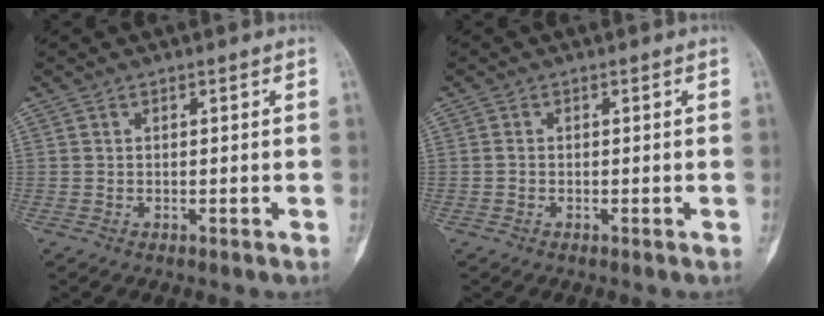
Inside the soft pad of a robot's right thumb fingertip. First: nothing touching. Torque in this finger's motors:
{"motor_torque": [-0.10, -0.10, -0.09, 0.02, -0.03]}